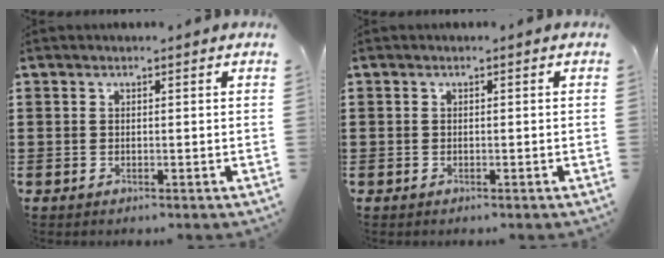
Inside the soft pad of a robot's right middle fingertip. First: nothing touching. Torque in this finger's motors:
{"motor_torque": [2.15, 0.01, -0.05, -0.06]}